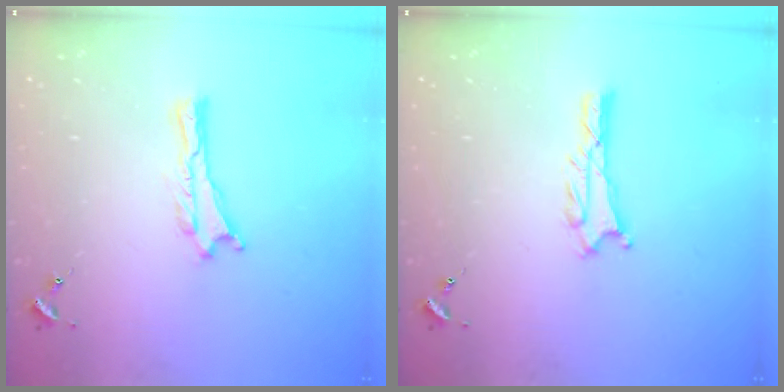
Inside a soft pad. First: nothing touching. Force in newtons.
{"total": 2.0, "press": 2.0, "slide": 0.3}